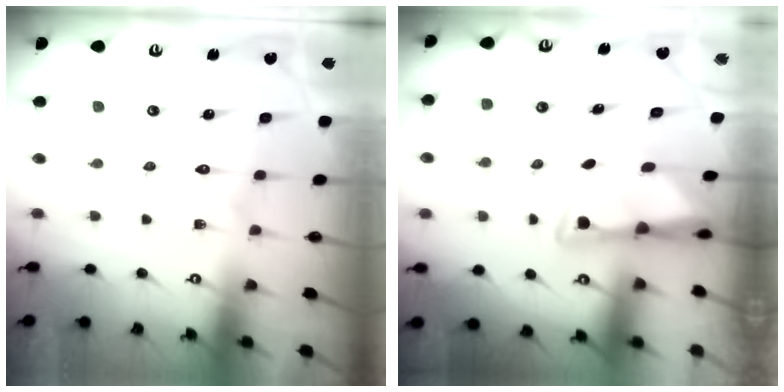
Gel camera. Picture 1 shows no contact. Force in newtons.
{"total": 3.0, "press": 2.9, "slide": 0.5}